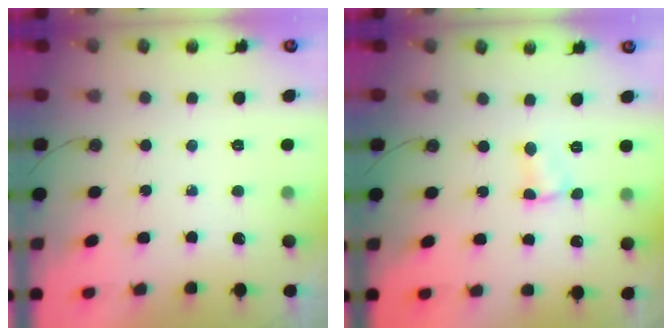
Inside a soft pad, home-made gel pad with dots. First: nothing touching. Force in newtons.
{"total": 1.7, "press": 1.7, "slide": 0.3}